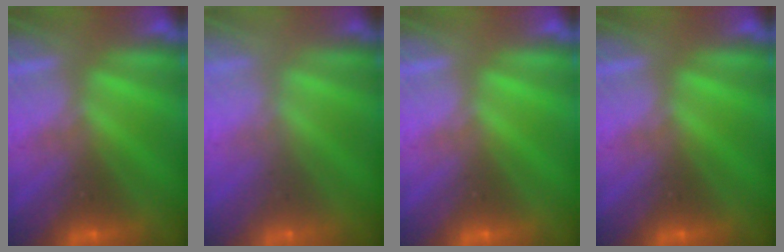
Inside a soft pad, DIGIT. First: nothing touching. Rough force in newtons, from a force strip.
{"total": 9.6}
{"total": 0.0}
{"total": 0.0}